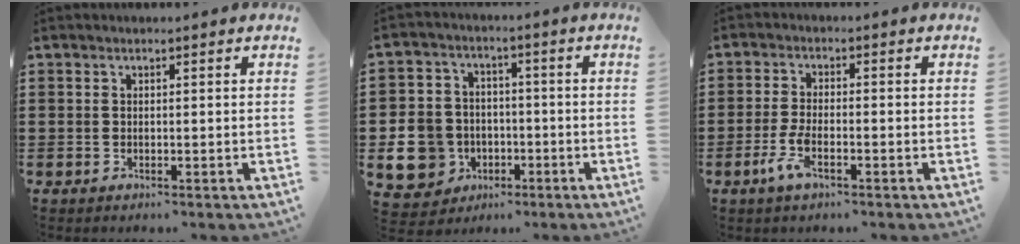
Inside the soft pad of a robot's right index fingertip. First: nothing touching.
{"total": 9.2, "force": [-2.7, 8.2, 3.2], "torque": [-0.123, 0.012, -0.050]}
{"total": 4.2, "force": [-2.1, 1.3, 3.5], "torque": [-0.085, -0.006, -0.046]}